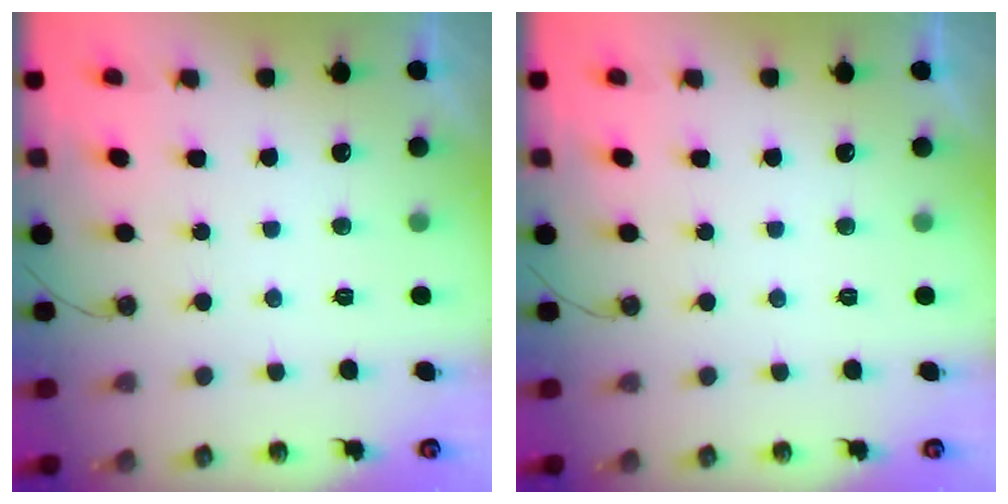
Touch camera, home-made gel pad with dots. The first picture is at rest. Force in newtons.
{"total": 0.0}